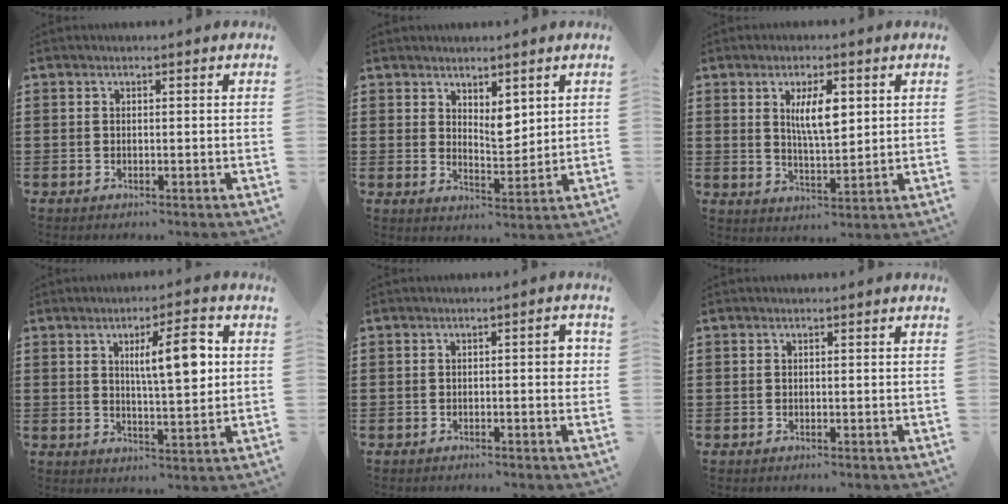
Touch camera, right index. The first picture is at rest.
{"total": 4.8, "force": [3.1, 2.4, 2.8], "torque": [-0.046, -0.010, 0.054]}
{"total": 6.3, "force": [1.9, 2.0, 5.7], "torque": [-0.109, 0.002, 0.030]}
{"total": 8.6, "force": [2.2, 2.2, 8.0], "torque": [-0.132, -0.001, 0.030]}
{"total": 2.6, "force": [-0.3, 0.6, 2.5], "torque": [-0.035, 0.000, -0.009]}
{"total": 0.0}